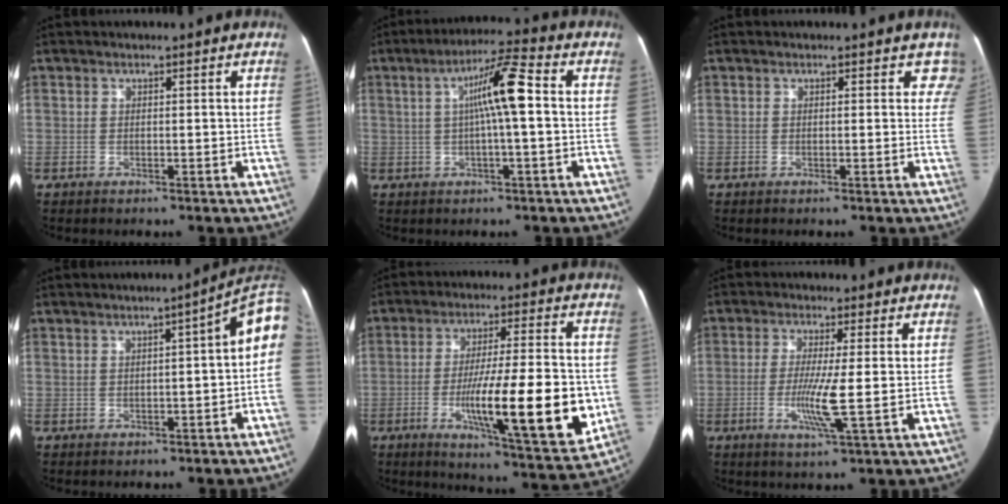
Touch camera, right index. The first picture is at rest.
{"total": 8.5, "force": [0.7, 0.4, 8.4], "torque": [-0.149, 0.022, 0.009]}
{"total": 3.5, "force": [2.8, 2.1, 0.6], "torque": [0.024, -0.003, 0.004]}
{"total": 7.5, "force": [0.8, 1.2, 7.4], "torque": [-0.085, 0.027, 0.000]}
{"total": 18.8, "force": [-4.0, 2.3, 18.3], "torque": [-0.263, -0.015, -0.052]}
{"total": 6.3, "force": [-1.1, -0.7, 6.1], "torque": [-0.123, -0.018, -0.023]}